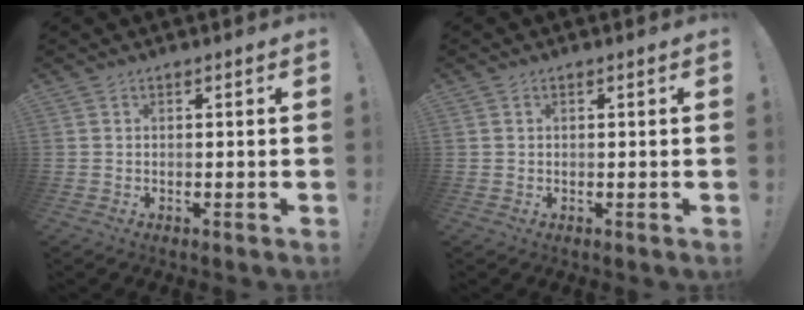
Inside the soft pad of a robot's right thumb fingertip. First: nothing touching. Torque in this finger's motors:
{"motor_torque": [0.08, 0.02, -0.33, 0.28, 0.02]}